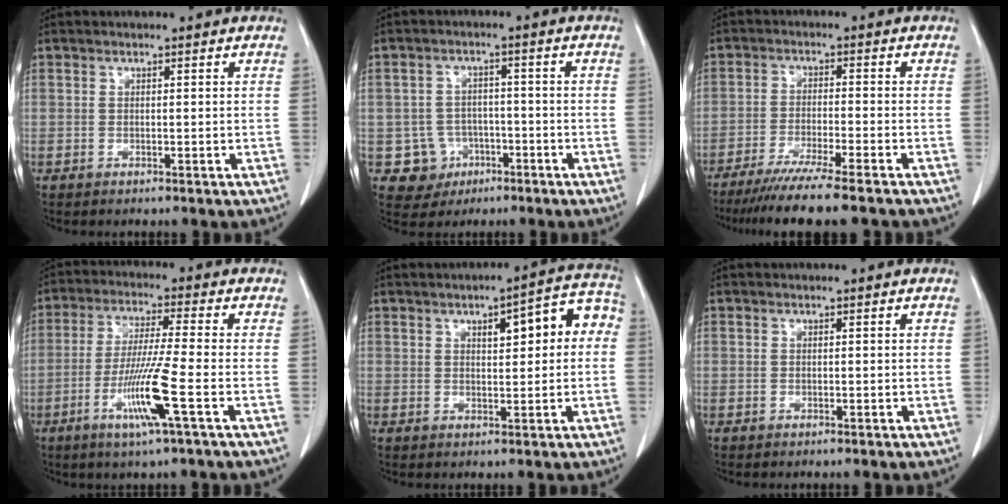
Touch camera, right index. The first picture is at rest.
{"total": 6.1, "force": [-2.1, 5.7, 0.5], "torque": [-0.002, 0.012, -0.026]}
{"total": 12.0, "force": [-10.0, -0.7, 6.6], "torque": [-0.090, -0.035, -0.158]}
{"total": 9.8, "force": [-3.7, -1.0, 9.1], "torque": [-0.178, -0.019, -0.074]}
{"total": 8.2, "force": [1.8, 2.6, 7.6], "torque": [-0.089, 0.033, 0.018]}
{"total": 0.0}